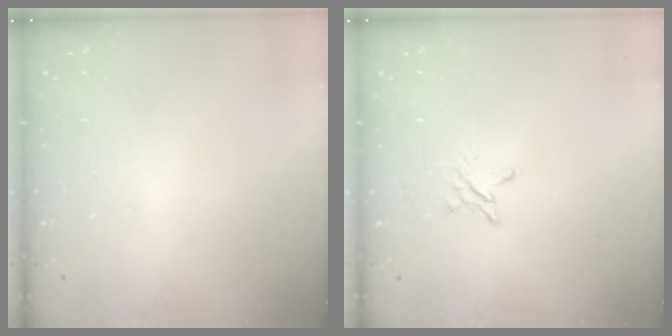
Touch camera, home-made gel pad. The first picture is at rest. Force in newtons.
{"total": 2.3, "press": 2.3, "slide": 0.2}